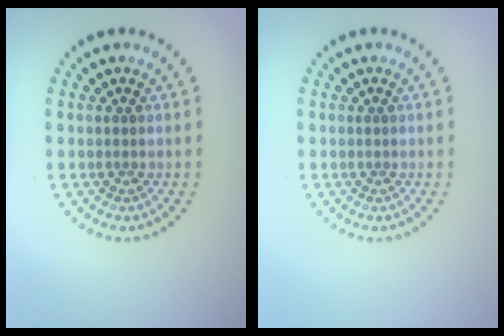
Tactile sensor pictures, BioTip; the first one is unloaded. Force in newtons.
{"total": 0.0}